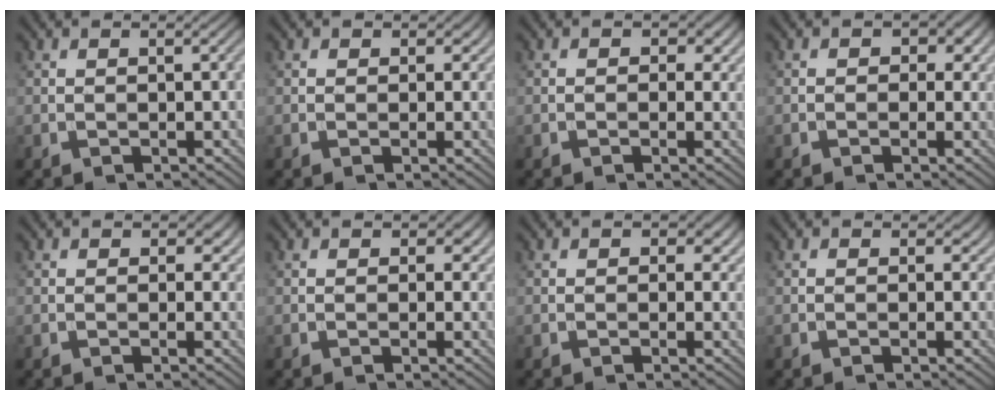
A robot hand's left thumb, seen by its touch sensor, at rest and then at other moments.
{"total": 1.4, "force": [0.4, 1.2, 0.4], "torque": [-0.010, -0.005, 0.004]}
{"total": 2.2, "force": [0.4, 1.8, 1.3], "torque": [-0.023, -0.006, -0.001]}
{"total": 2.6, "force": [0.5, 2.2, 1.4], "torque": [-0.021, 0.000, 0.000]}
{"total": 2.0, "force": [0.7, 1.6, 0.9], "torque": [-0.021, -0.007, 0.007]}
{"total": 1.9, "force": [0.8, 1.5, 0.9], "torque": [-0.021, -0.006, 0.008]}
{"total": 2.2, "force": [0.7, 1.8, 1.1], "torque": [-0.024, -0.007, 0.005]}
{"total": 1.0, "force": [0.2, 0.9, 0.5], "torque": [-0.010, -0.005, 0.001]}